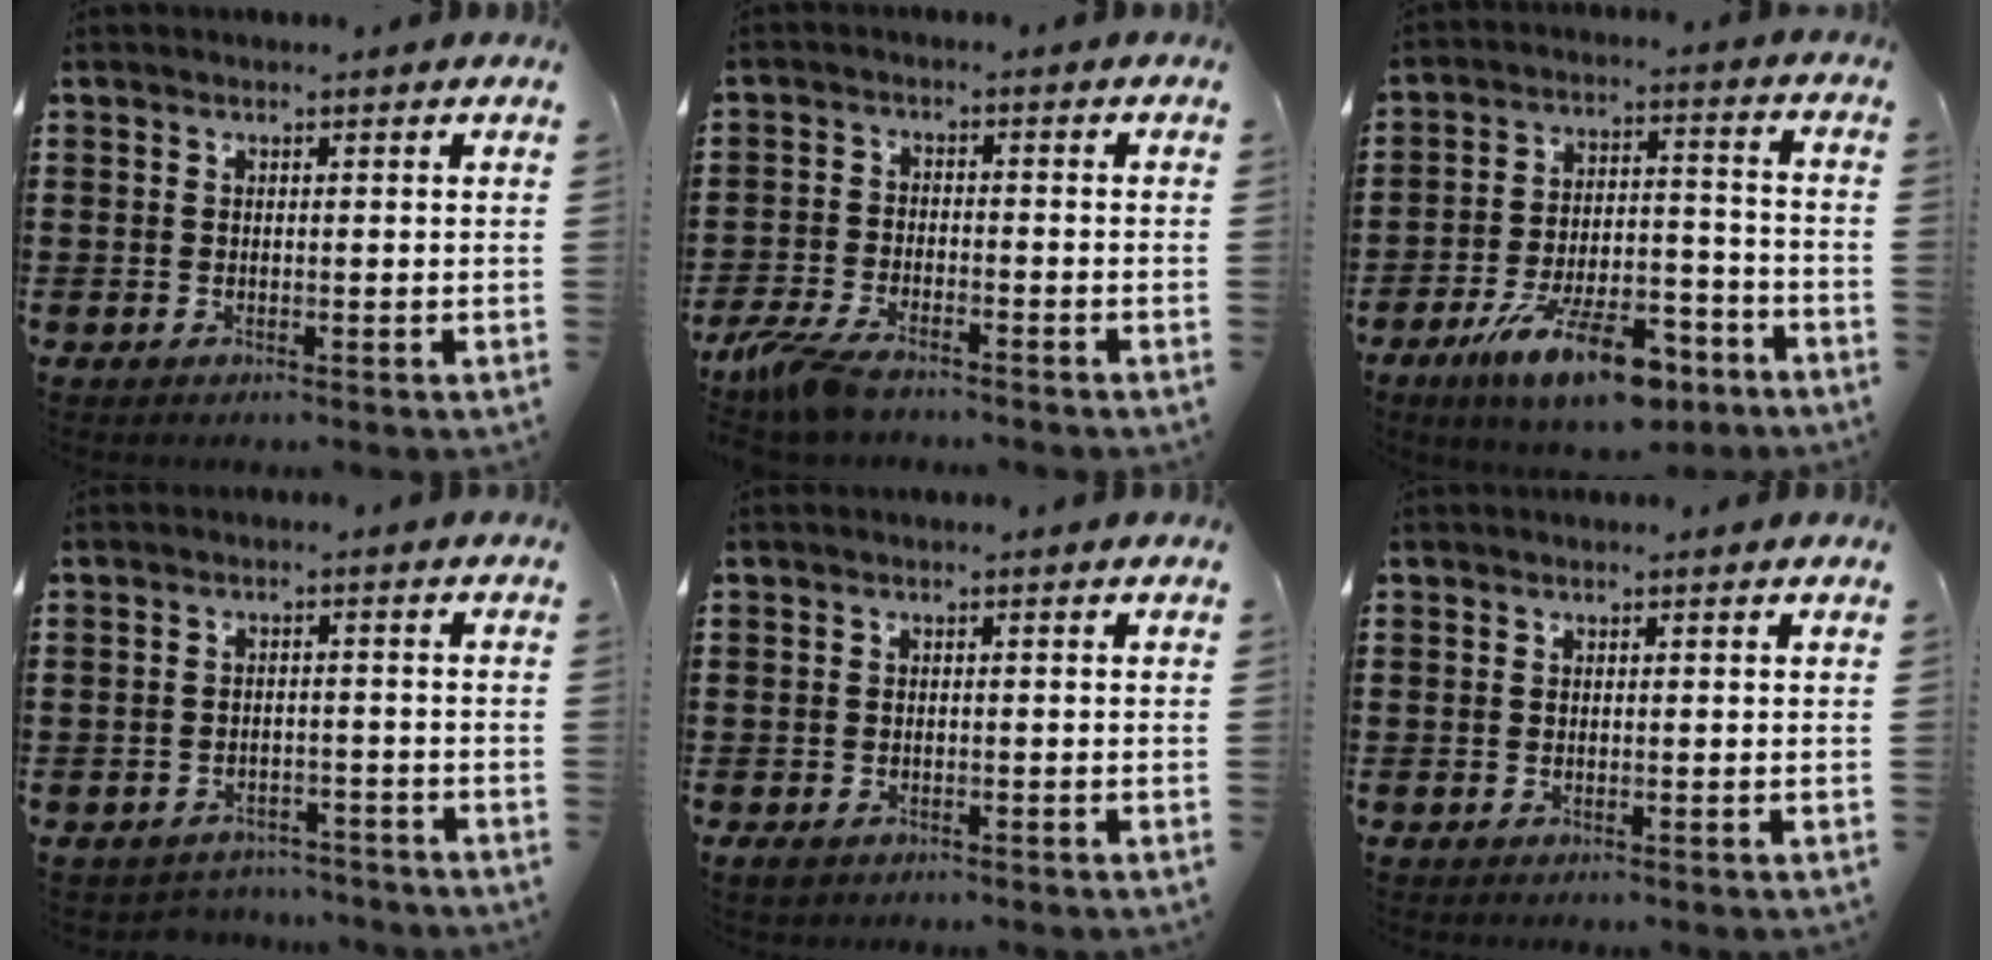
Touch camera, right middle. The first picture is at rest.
{"total": 5.3, "force": [-4.4, 1.3, 2.7], "torque": [-0.080, -0.011, -0.090]}
{"total": 12.9, "force": [-8.9, 3.7, 8.6], "torque": [-0.152, 0.031, -0.159]}
{"total": 2.7, "force": [-2.6, 0.5, -0.2], "torque": [-0.006, -0.001, -0.058]}
{"total": 0.8, "force": [-0.6, 0.3, 0.4], "torque": [-0.010, -0.004, -0.012]}
{"total": 0.0}